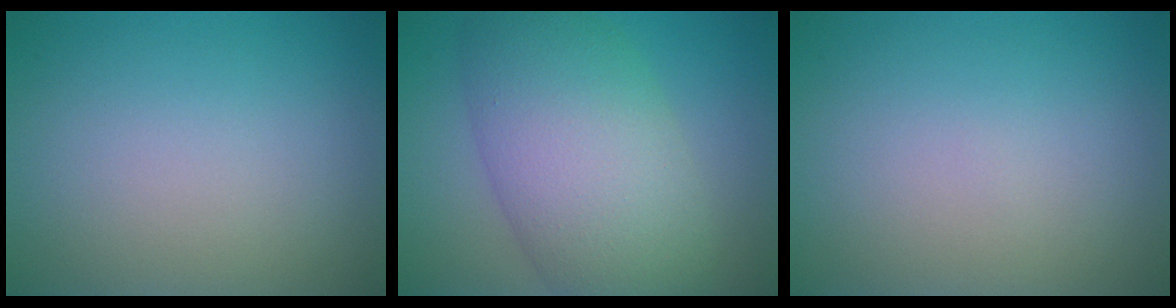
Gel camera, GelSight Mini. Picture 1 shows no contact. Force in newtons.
{"total": 9.6, "press": 9.6, "slide": 0.2}
{"total": 0.0}